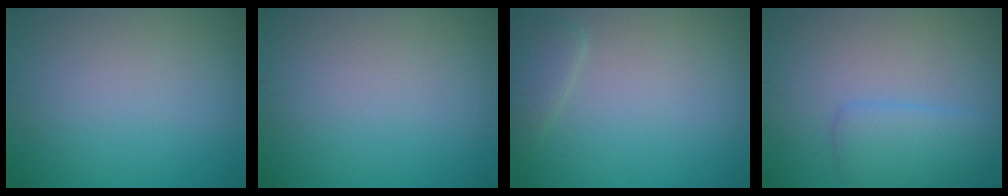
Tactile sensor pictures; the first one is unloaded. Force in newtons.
{"total": 0.0}
{"total": 1.6, "press": 1.6, "slide": 0.2}
{"total": 2.8, "press": 2.8, "slide": 0.2}